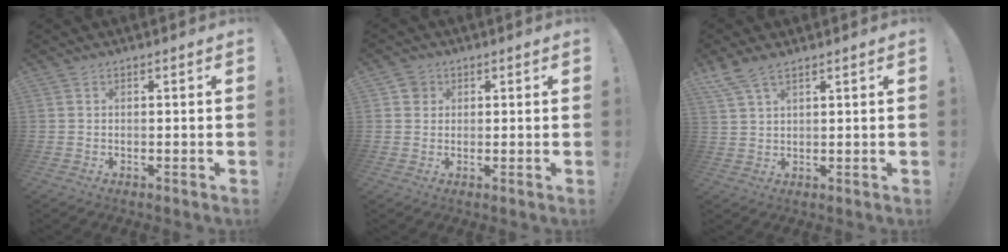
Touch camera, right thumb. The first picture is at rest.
{"total": 3.1, "force": [1.2, 2.8, 0.7], "torque": [-0.006, 0.002, 0.021]}
{"total": 5.5, "force": [4.3, 1.7, 3.0], "torque": [-0.073, -0.015, 0.085]}